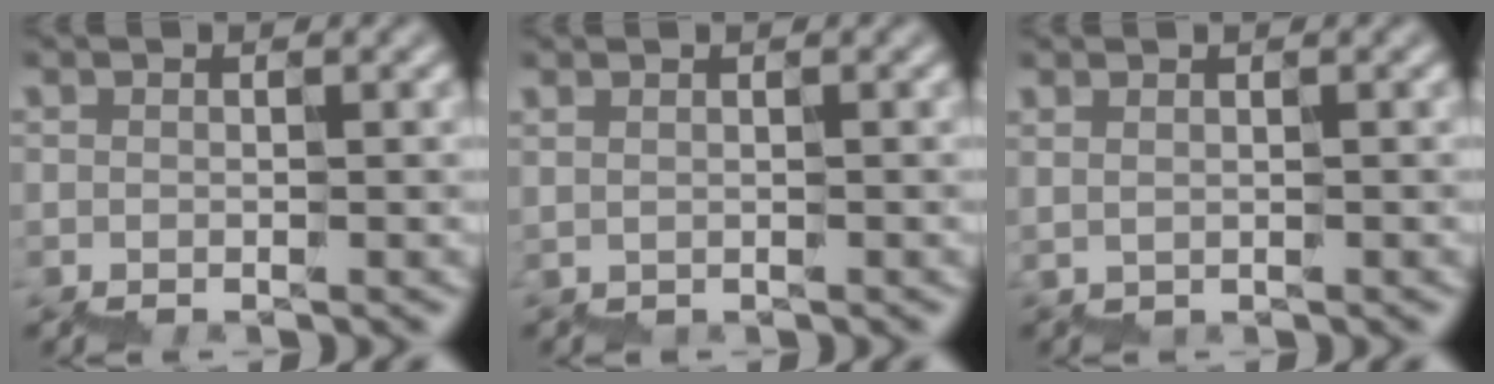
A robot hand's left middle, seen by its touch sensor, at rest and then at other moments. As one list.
[{"total": 0.7, "force": [0.7, 0.0, 0.0], "torque": [0.011, 0.000, 0.010]}, {"total": 1.2, "force": [1.2, -0.2, -0.1], "torque": [0.007, -0.001, 0.018]}]